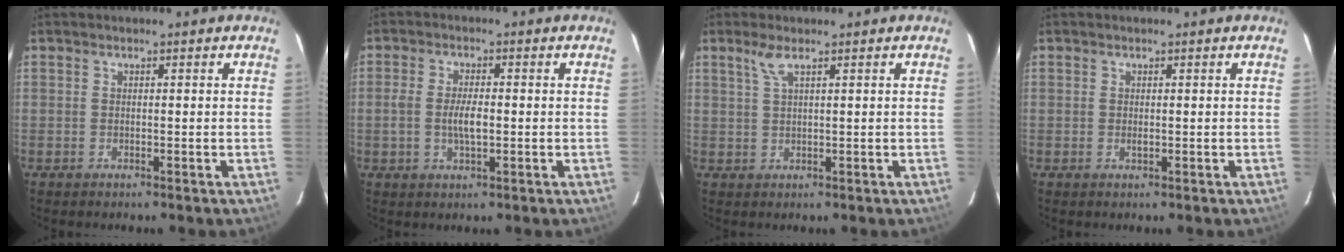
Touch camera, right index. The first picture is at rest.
{"total": 4.5, "force": [-0.6, 1.6, 4.1], "torque": [-0.082, 0.000, -0.011]}
{"total": 2.4, "force": [1.5, 0.2, 1.9], "torque": [-0.041, 0.004, 0.035]}
{"total": 0.6, "force": [-0.1, 0.4, 0.5], "torque": [-0.009, -0.002, 0.000]}